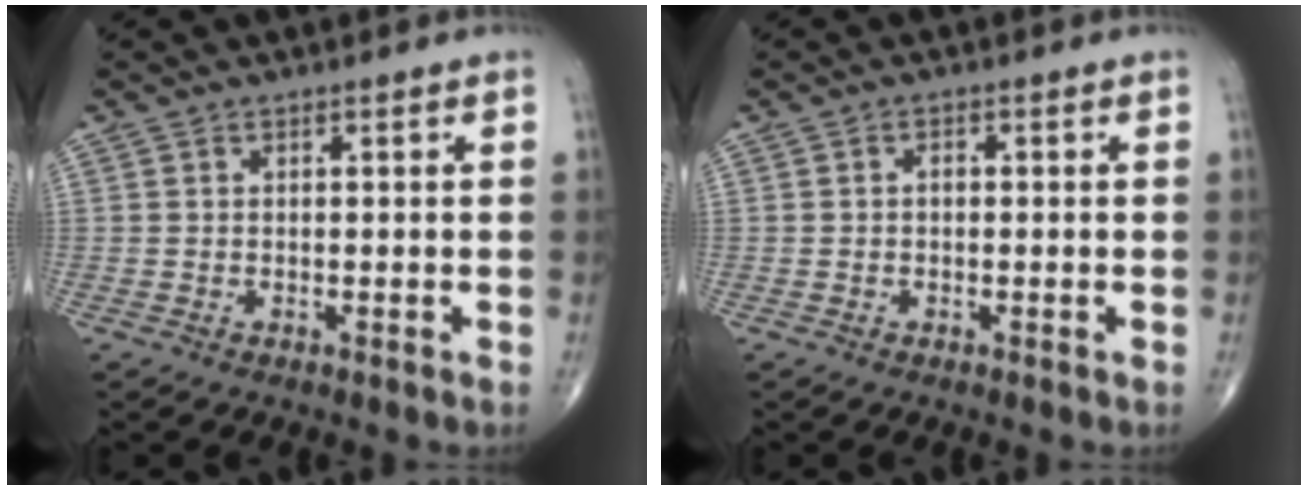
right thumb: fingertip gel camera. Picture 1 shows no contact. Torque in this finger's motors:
{"motor_torque": [0.17, 0.50, 0.10, 0.03, 0.00]}